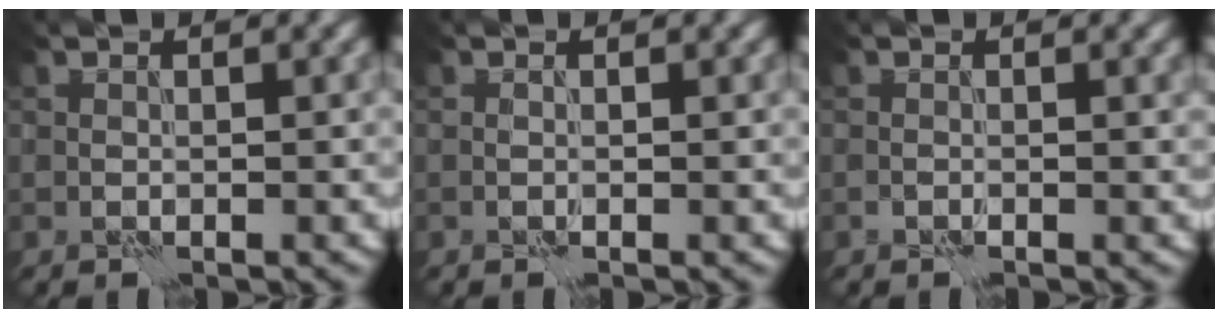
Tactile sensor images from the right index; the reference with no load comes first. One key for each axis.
{"total": 0.0}
{"total": 0.7, "fx": -0.2, "fy": 0.2, "fz": 0.6, "tx": -0.010, "ty": -0.004, "tz": -0.004}